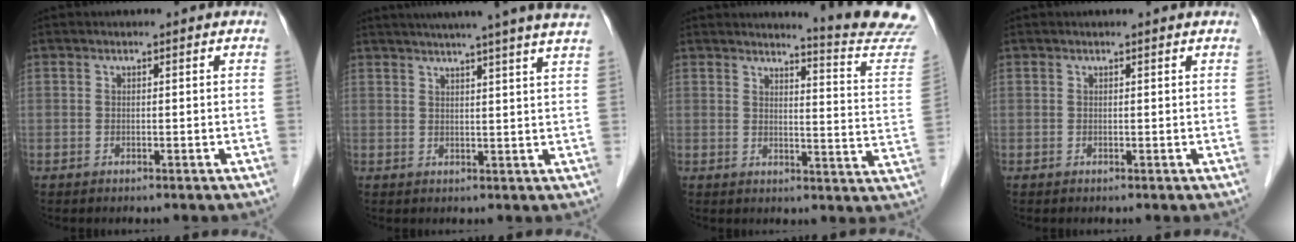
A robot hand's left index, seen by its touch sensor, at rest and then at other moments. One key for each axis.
{"total": 16.4, "fx": 13.9, "fy": -1.4, "fz": 8.5, "tx": -0.133, "ty": 0.001, "tz": 0.166}
{"total": 13.3, "fx": 13.1, "fy": -1.9, "fz": 1.6, "tx": -0.021, "ty": -0.118, "tz": 0.134}
{"total": 1.0, "fx": 1.0, "fy": -0.1, "fz": 0.3, "tx": -0.012, "ty": 0.006, "tz": 0.013}